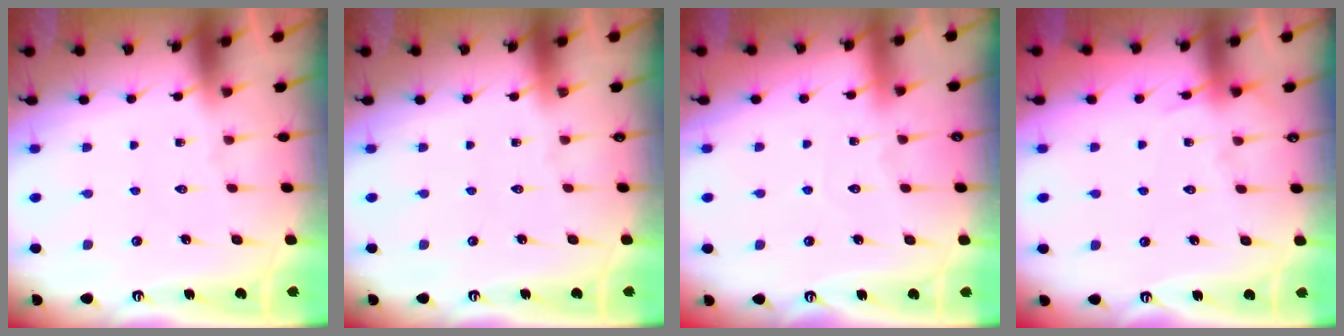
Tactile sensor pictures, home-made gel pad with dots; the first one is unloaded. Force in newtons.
{"total": 0.0}
{"total": 4.0, "press": 4.0, "slide": 0.4}
{"total": 3.8, "press": 3.8, "slide": 0.6}